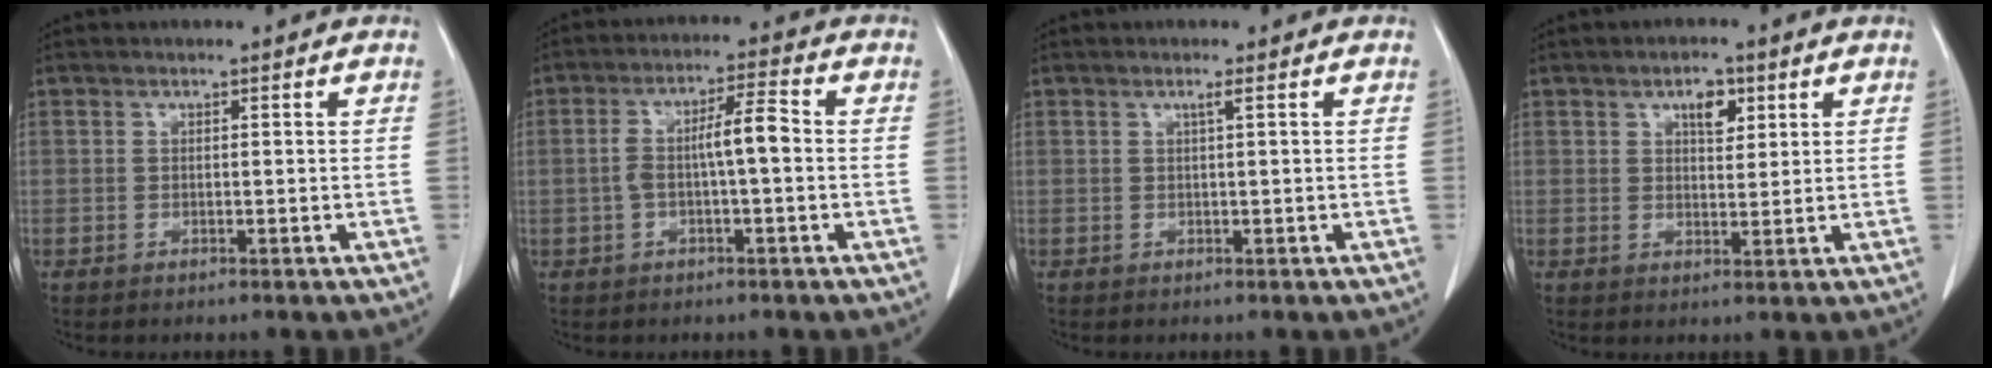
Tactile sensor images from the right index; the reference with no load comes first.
{"total": 6.3, "force": [-0.4, 1.1, 6.2], "torque": [-0.118, 0.023, -0.007]}
{"total": 0.8, "force": [0.3, -0.2, 0.7], "torque": [-0.018, -0.001, 0.010]}
{"total": 3.8, "force": [1.9, 1.9, 2.7], "torque": [-0.042, 0.002, 0.031]}